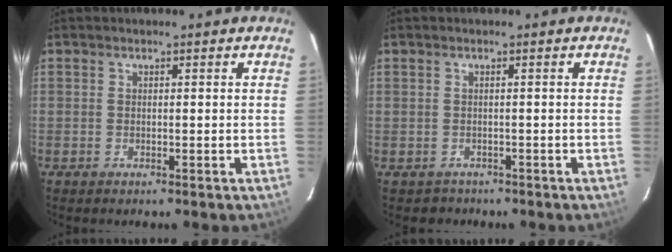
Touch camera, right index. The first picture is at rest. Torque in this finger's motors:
{"motor_torque": [-0.50, -0.01, -1.06, -0.21]}